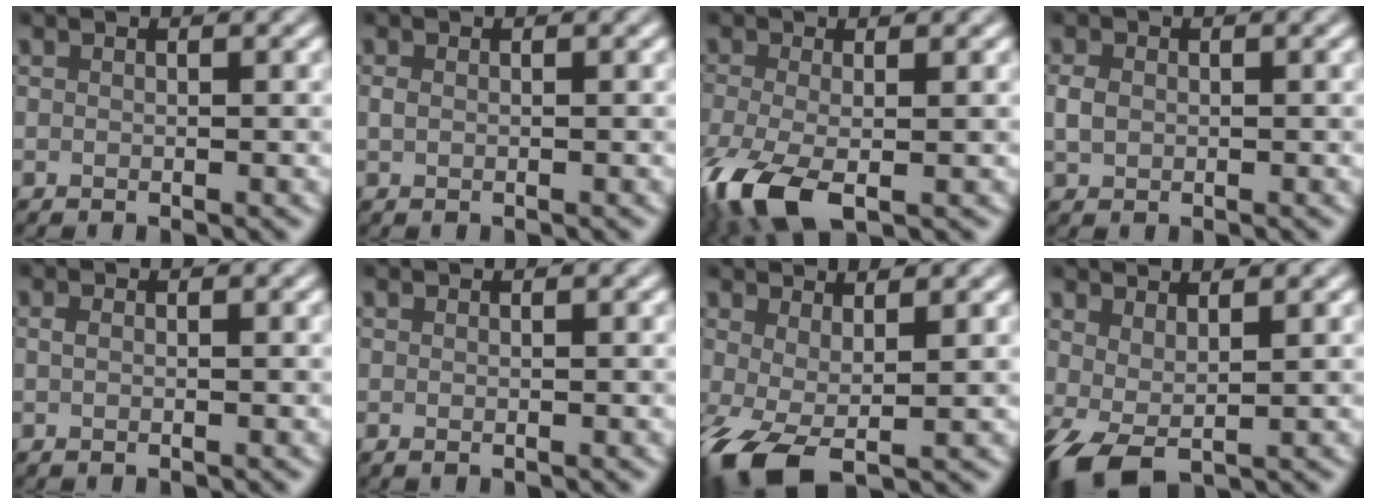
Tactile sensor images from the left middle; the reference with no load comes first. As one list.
[{"total": 0.6, "force": [0.0, 0.4, 0.4], "torque": [-0.012, -0.001, 0.000]}, {"total": 7.3, "force": [-3.1, 3.0, 5.8], "torque": [-0.138, -0.020, -0.063]}, {"total": 1.4, "force": [0.0, 1.1, 0.9], "torque": [-0.018, 0.001, -0.002]}, {"total": 0.6, "force": [-0.1, 0.3, 0.6], "torque": [-0.014, -0.001, -0.002]}, {"total": 0.0}, {"total": 4.9, "force": [-0.9, 1.7, 4.5], "torque": [-0.094, -0.003, -0.020]}, {"total": 3.1, "force": [0.4, 1.3, 2.8], "torque": [-0.062, -0.002, 0.007]}]